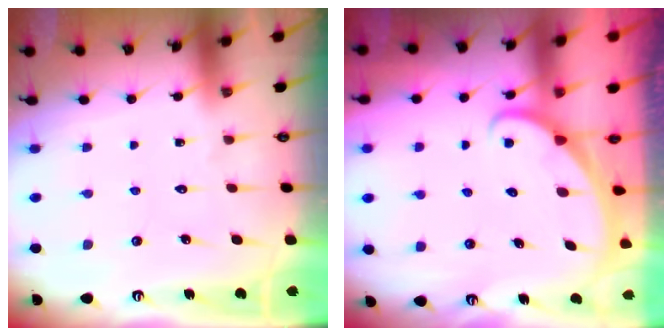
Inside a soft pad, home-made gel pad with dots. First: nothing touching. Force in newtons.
{"total": 1.8, "press": 1.8, "slide": 0.1}